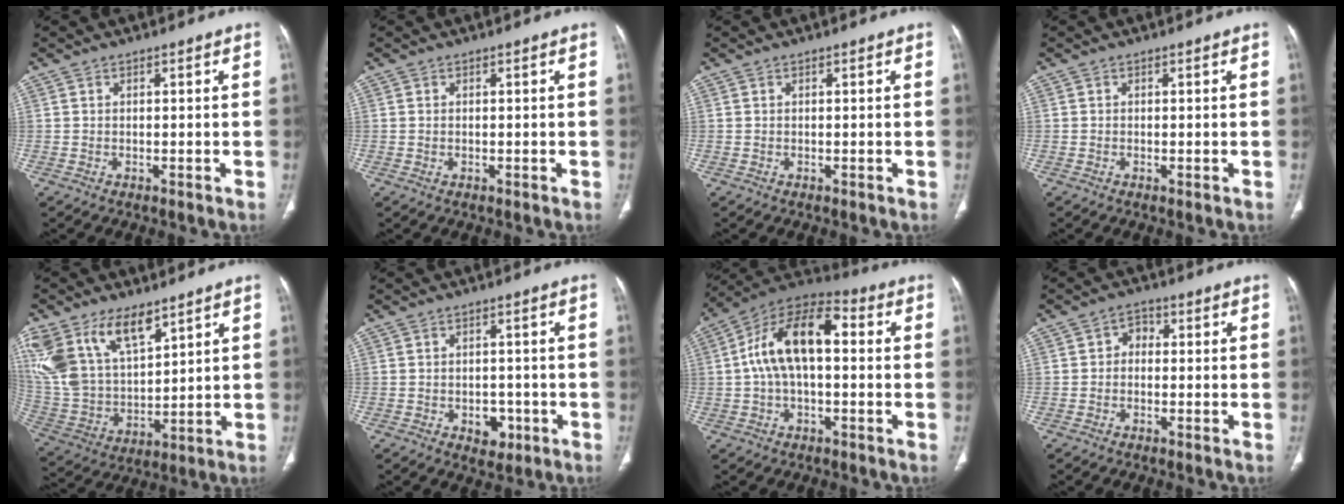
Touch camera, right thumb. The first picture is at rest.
{"total": 0.0}
{"total": 0.0}
{"total": 0.0}
{"total": 19.4, "force": [11.1, 10.2, 12.1], "torque": [-0.238, -0.028, 0.231]}
{"total": 4.3, "force": [-1.7, 3.1, 2.5], "torque": [-0.013, 0.008, -0.016]}
{"total": 15.0, "force": [1.2, 7.7, 12.8], "torque": [-0.224, 0.045, 0.010]}
{"total": 2.7, "force": [-0.2, 2.2, 1.5], "torque": [-0.008, 0.013, -0.016]}